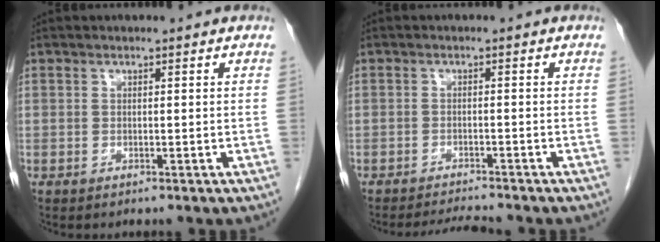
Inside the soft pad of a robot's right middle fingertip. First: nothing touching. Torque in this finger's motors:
{"motor_torque": [0.02, -0.01, 0.00, 0.00]}